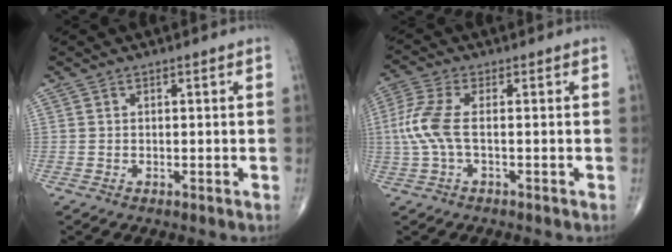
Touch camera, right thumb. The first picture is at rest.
{"total": 7.0, "force": [-0.4, 2.7, 6.4], "torque": [-0.181, 0.012, -0.013]}